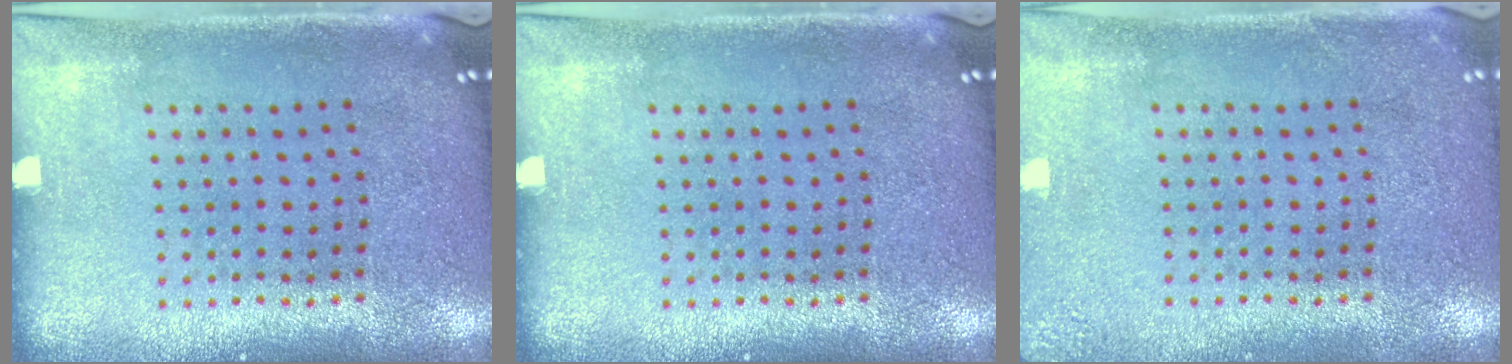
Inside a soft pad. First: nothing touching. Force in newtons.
{"total": 0.0}
{"total": 1.9, "press": 1.9, "slide": 0.2}